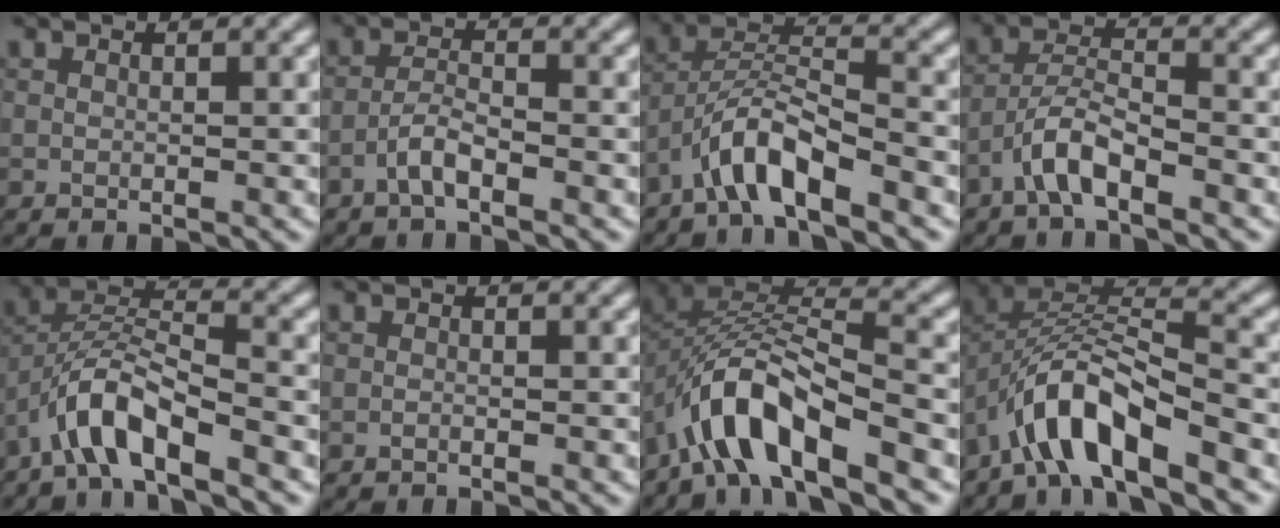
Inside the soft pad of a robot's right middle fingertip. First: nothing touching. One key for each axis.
{"total": 2.2, "fx": -1.5, "fy": 0.4, "fz": 1.5, "tx": -0.032, "ty": 0.008, "tz": -0.034}
{"total": 5.2, "fx": -3.8, "fy": 1.0, "fz": 3.4, "tx": -0.061, "ty": 0.012, "tz": -0.072}
{"total": 3.6, "fx": -2.5, "fy": 0.7, "fz": 2.5, "tx": -0.048, "ty": 0.013, "tz": -0.053}
{"total": 5.8, "fx": -4.0, "fy": 1.4, "fz": 3.9, "tx": -0.073, "ty": 0.009, "tz": -0.078}
{"total": 0.0}
{"total": 7.7, "fx": -4.6, "fy": 2.7, "fz": 5.5, "tx": -0.095, "ty": 0.005, "tz": -0.090}
{"total": 7.5, "fx": -4.7, "fy": 2.3, "fz": 5.3, "tx": -0.093, "ty": 0.008, "tz": -0.091}